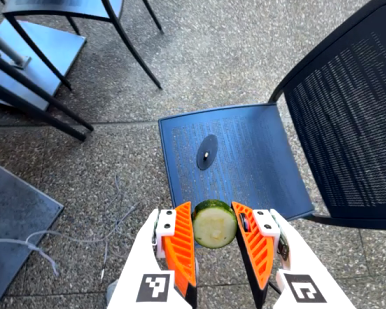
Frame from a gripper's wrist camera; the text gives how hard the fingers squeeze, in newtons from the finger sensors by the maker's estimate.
{"total": 10.2, "left": 9.7, "right": 10.7}